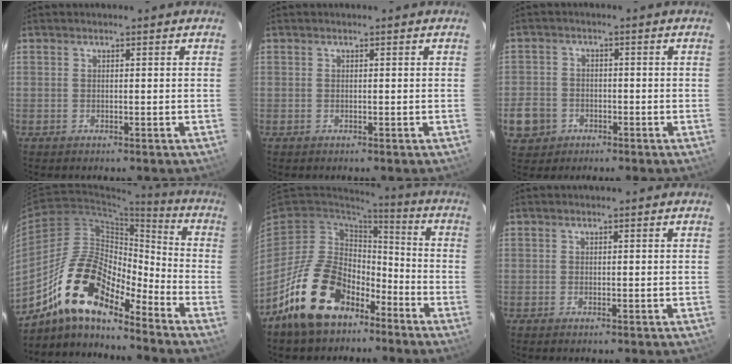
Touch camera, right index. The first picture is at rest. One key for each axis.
{"total": 0.0}
{"total": 7.3, "fx": -2.8, "fy": 6.4, "fz": 2.1, "tx": -0.068, "ty": 0.020, "tz": -0.040}
{"total": 16.8, "fx": -12.3, "fy": 5.3, "fz": 10.2, "tx": -0.181, "ty": 0.003, "tz": -0.240}
{"total": 18.4, "fx": -11.4, "fy": 11.0, "fz": 9.3, "tx": -0.190, "ty": 0.010, "tz": -0.177}
{"total": 0.0}